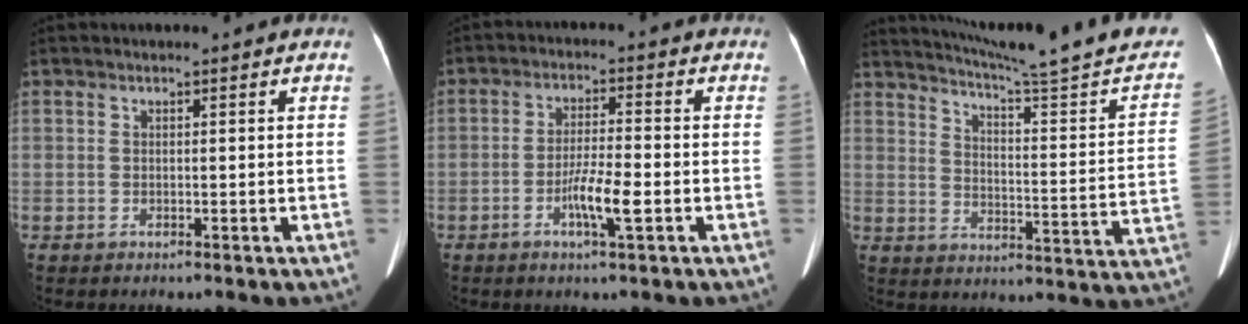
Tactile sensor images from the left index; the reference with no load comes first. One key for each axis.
{"total": 5.8, "fx": -2.2, "fy": 0.3, "fz": 5.3, "tx": -0.103, "ty": -0.005, "tz": -0.041}
{"total": 22.8, "fx": 20.4, "fy": -0.4, "fz": 10.2, "tx": -0.147, "ty": -0.064, "tz": 0.257}